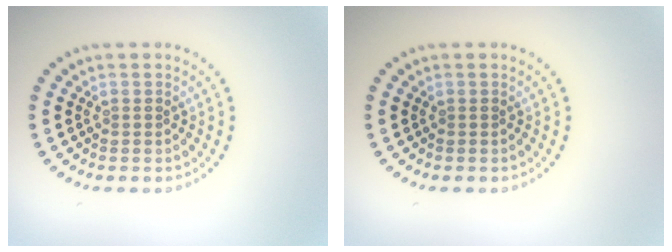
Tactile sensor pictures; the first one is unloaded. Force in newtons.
{"total": 0.0}